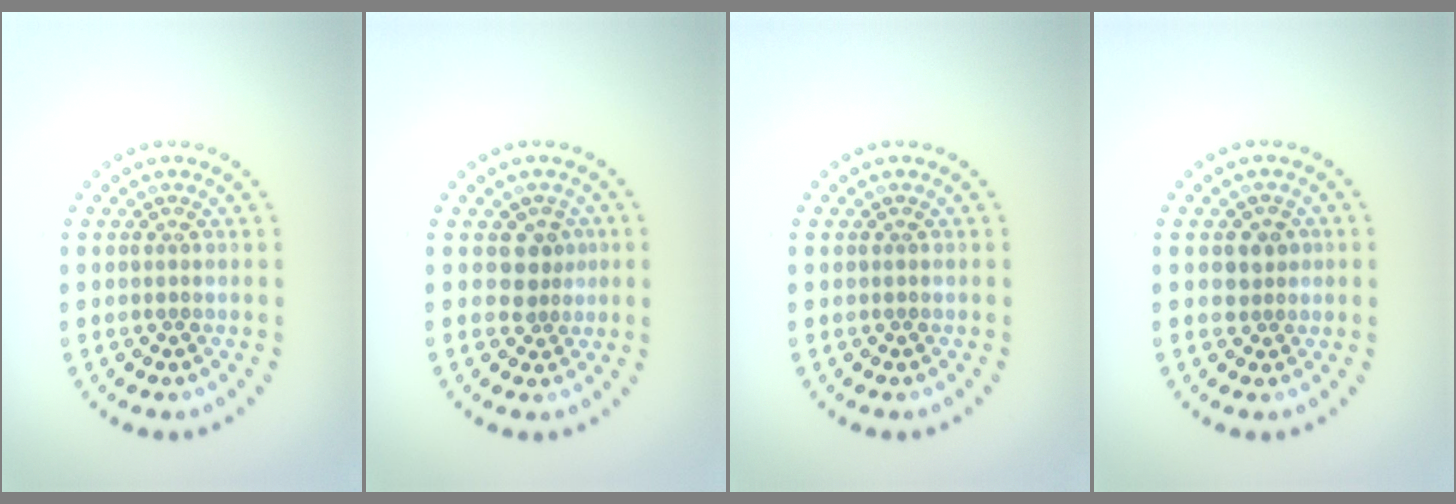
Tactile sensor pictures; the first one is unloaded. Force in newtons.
{"total": 2.1, "press": 1.7, "slide": 1.2}
{"total": 0.0}
{"total": 1.8, "press": 1.6, "slide": 0.8}